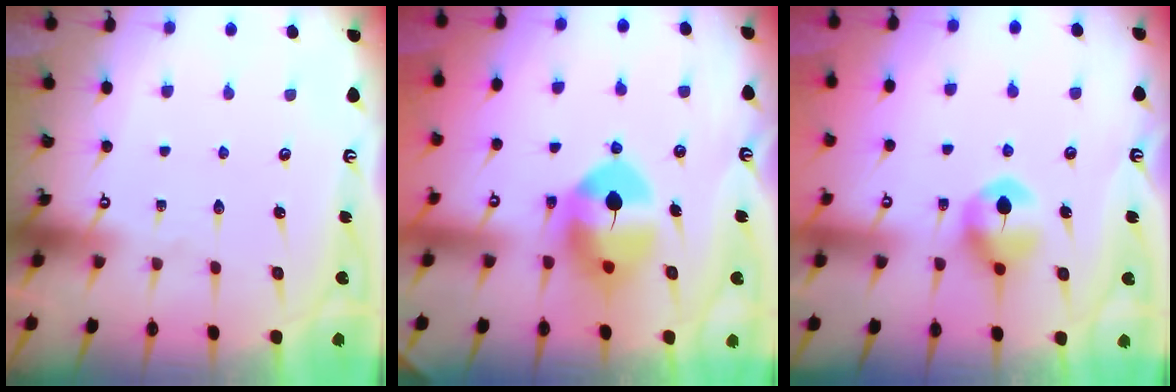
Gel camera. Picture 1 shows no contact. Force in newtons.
{"total": 9.6, "press": 9.4, "slide": 2.0}
{"total": 7.4, "press": 7.4, "slide": 0.5}